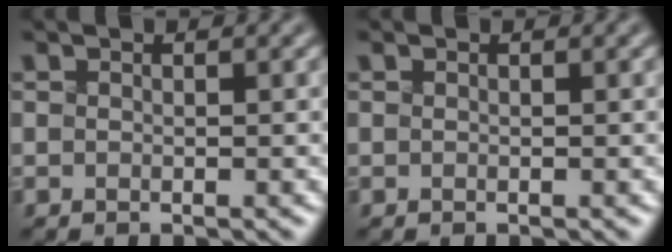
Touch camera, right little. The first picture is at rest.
{"total": 0.5, "force": [0.3, 0.3, 0.3], "torque": [-0.008, 0.005, 0.001]}